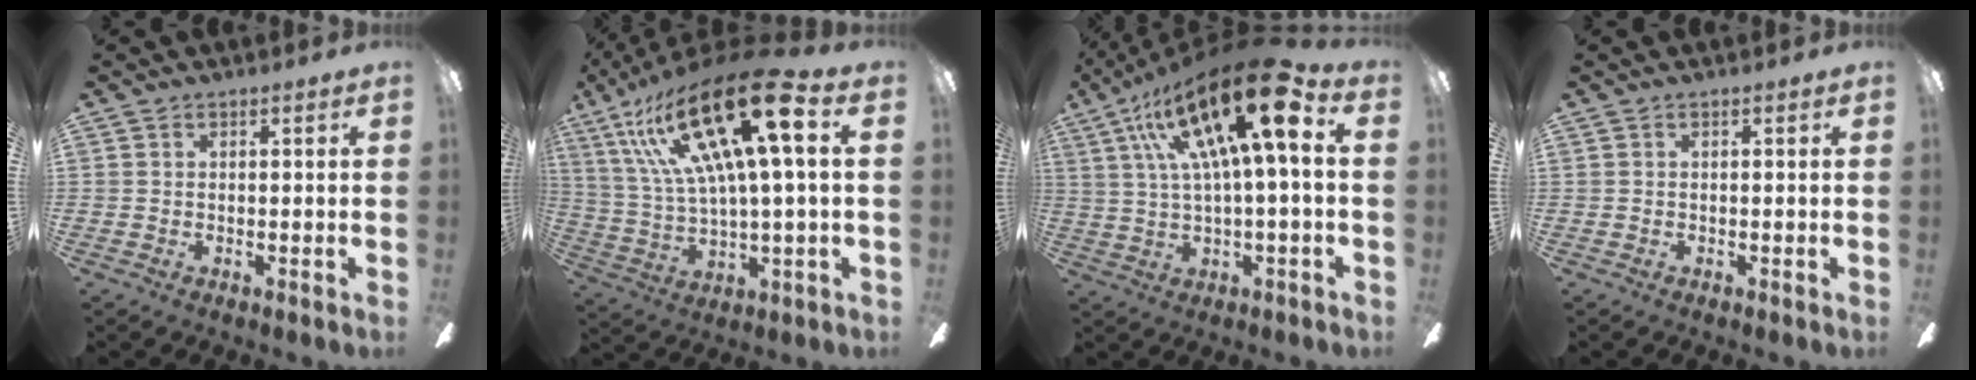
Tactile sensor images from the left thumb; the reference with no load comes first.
{"total": 26.2, "force": [10.8, 7.7, 22.5], "torque": [-0.440, -0.045, 0.167]}
{"total": 22.5, "force": [8.5, 6.2, 19.9], "torque": [-0.357, -0.032, 0.131]}
{"total": 0.0}